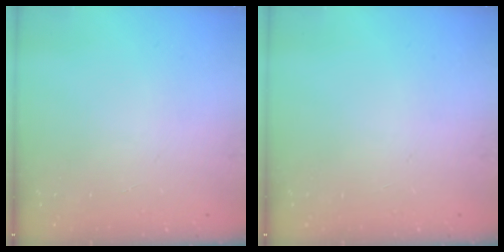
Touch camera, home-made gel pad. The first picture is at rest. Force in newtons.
{"total": 0.0}